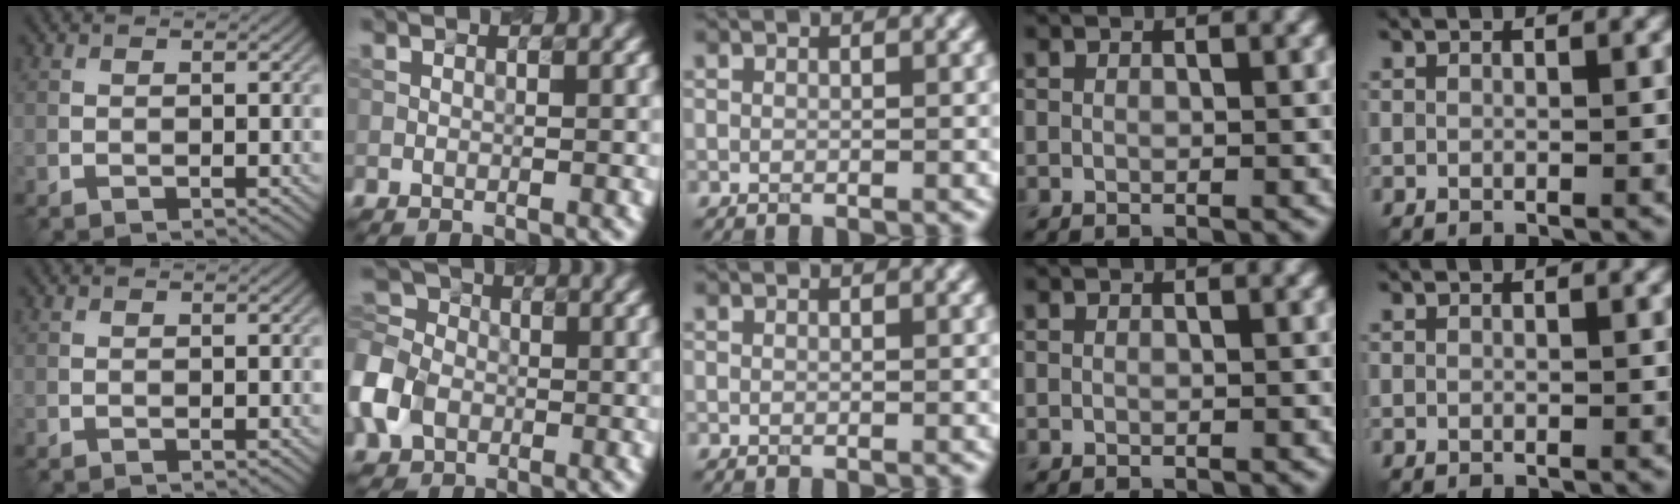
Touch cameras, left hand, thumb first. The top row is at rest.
{"index": {"total": 7.7, "force": [-2.7, 5.8, 4.2], "torque": [-0.112, -0.005, -0.071]}}